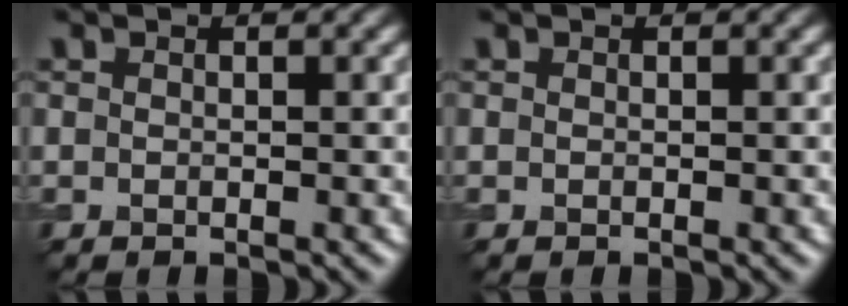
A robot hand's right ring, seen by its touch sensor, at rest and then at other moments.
{"total": 0.0}